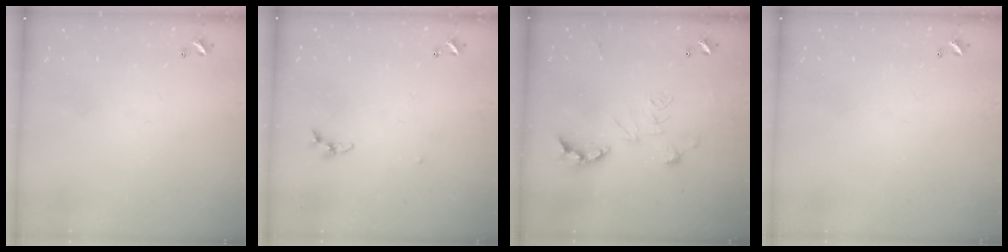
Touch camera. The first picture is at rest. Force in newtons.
{"total": 4.0, "press": 3.9, "slide": 0.5}
{"total": 2.5, "press": 2.0, "slide": 1.5}
{"total": 0.0}